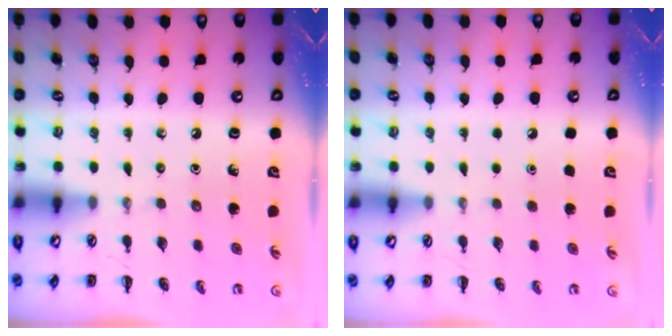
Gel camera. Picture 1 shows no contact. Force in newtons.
{"total": 1.7, "press": 1.7, "slide": 0.1}